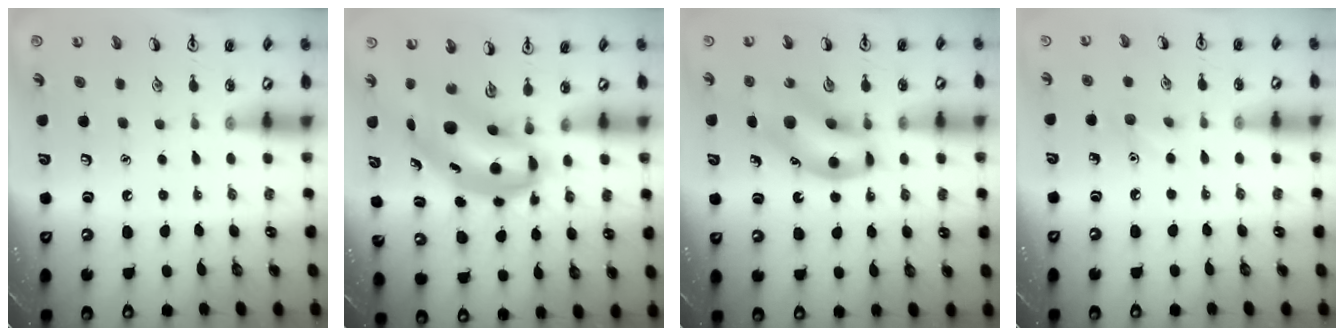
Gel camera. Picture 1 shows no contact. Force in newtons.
{"total": 8.2, "press": 7.9, "slide": 2.1}
{"total": 11.1, "press": 10.8, "slide": 2.6}
{"total": 5.8, "press": 5.6, "slide": 1.8}